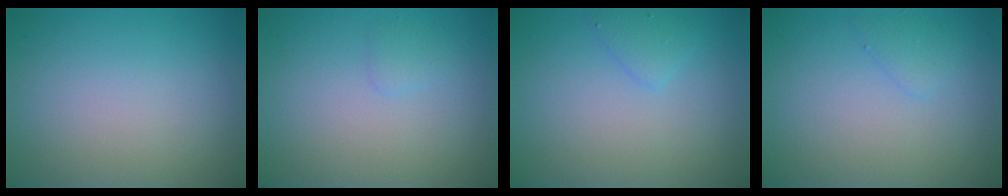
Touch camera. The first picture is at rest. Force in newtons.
{"total": 0.8, "press": 0.7, "slide": 0.1}
{"total": 1.4, "press": 1.4, "slide": 0.1}
{"total": 1.0, "press": 1.0, "slide": 0.1}